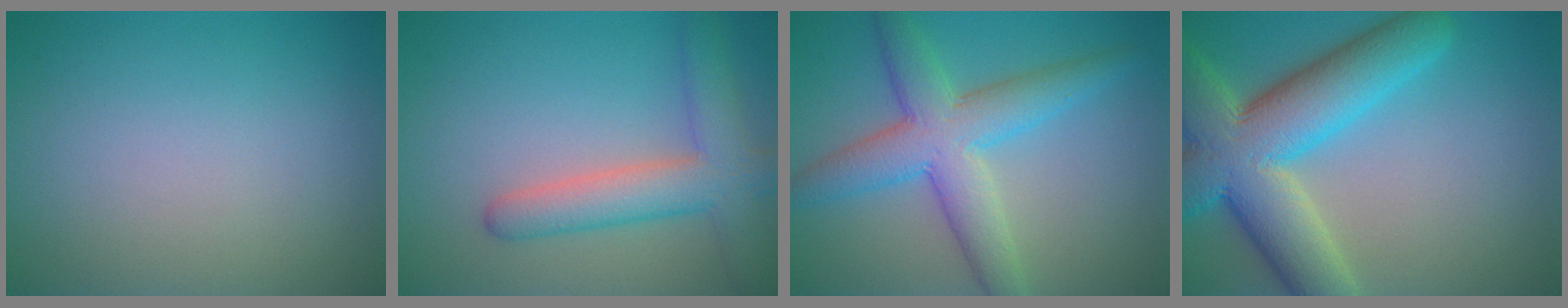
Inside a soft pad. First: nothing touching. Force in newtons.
{"total": 5.4, "press": 5.4, "slide": 0.3}
{"total": 6.6, "press": 6.6, "slide": 0.1}
{"total": 11.4, "press": 11.4, "slide": 1.0}